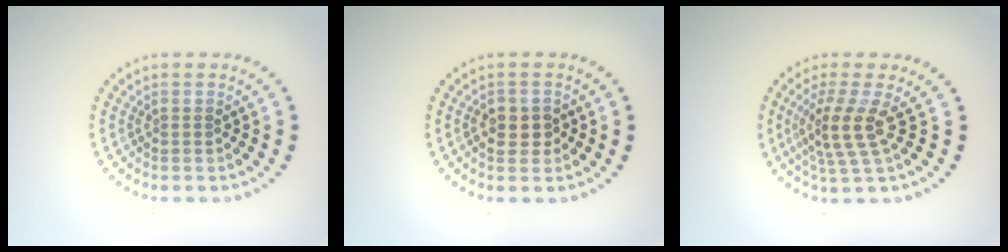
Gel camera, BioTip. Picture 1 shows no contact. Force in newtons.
{"total": 2.3, "press": 2.3, "slide": 0.6}
{"total": 3.4, "press": 2.8, "slide": 1.9}